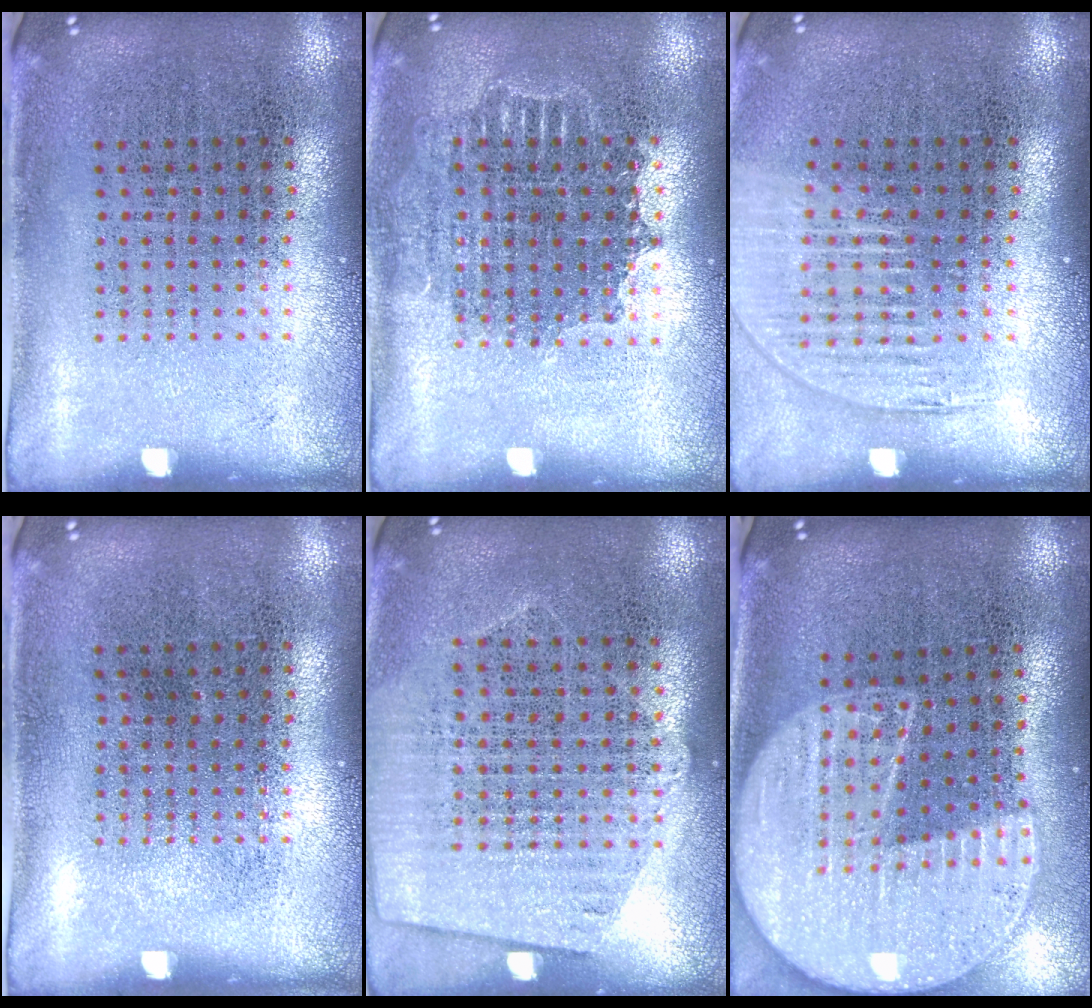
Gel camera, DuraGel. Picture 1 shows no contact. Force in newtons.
{"total": 1.4, "press": 1.2, "slide": 0.7}
{"total": 1.2, "press": 1.1, "slide": 0.5}
{"total": 0.0}
{"total": 1.1, "press": 1.0, "slide": 0.5}
{"total": 2.3, "press": 2.0, "slide": 1.1}